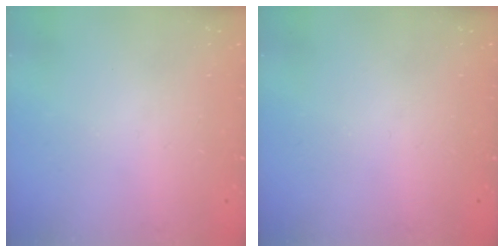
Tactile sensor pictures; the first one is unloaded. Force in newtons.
{"total": 0.0}